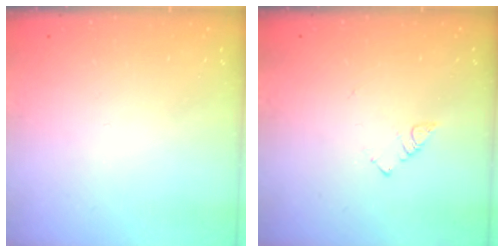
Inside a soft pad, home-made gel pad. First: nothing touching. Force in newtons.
{"total": 2.7, "press": 2.7, "slide": 0.4}